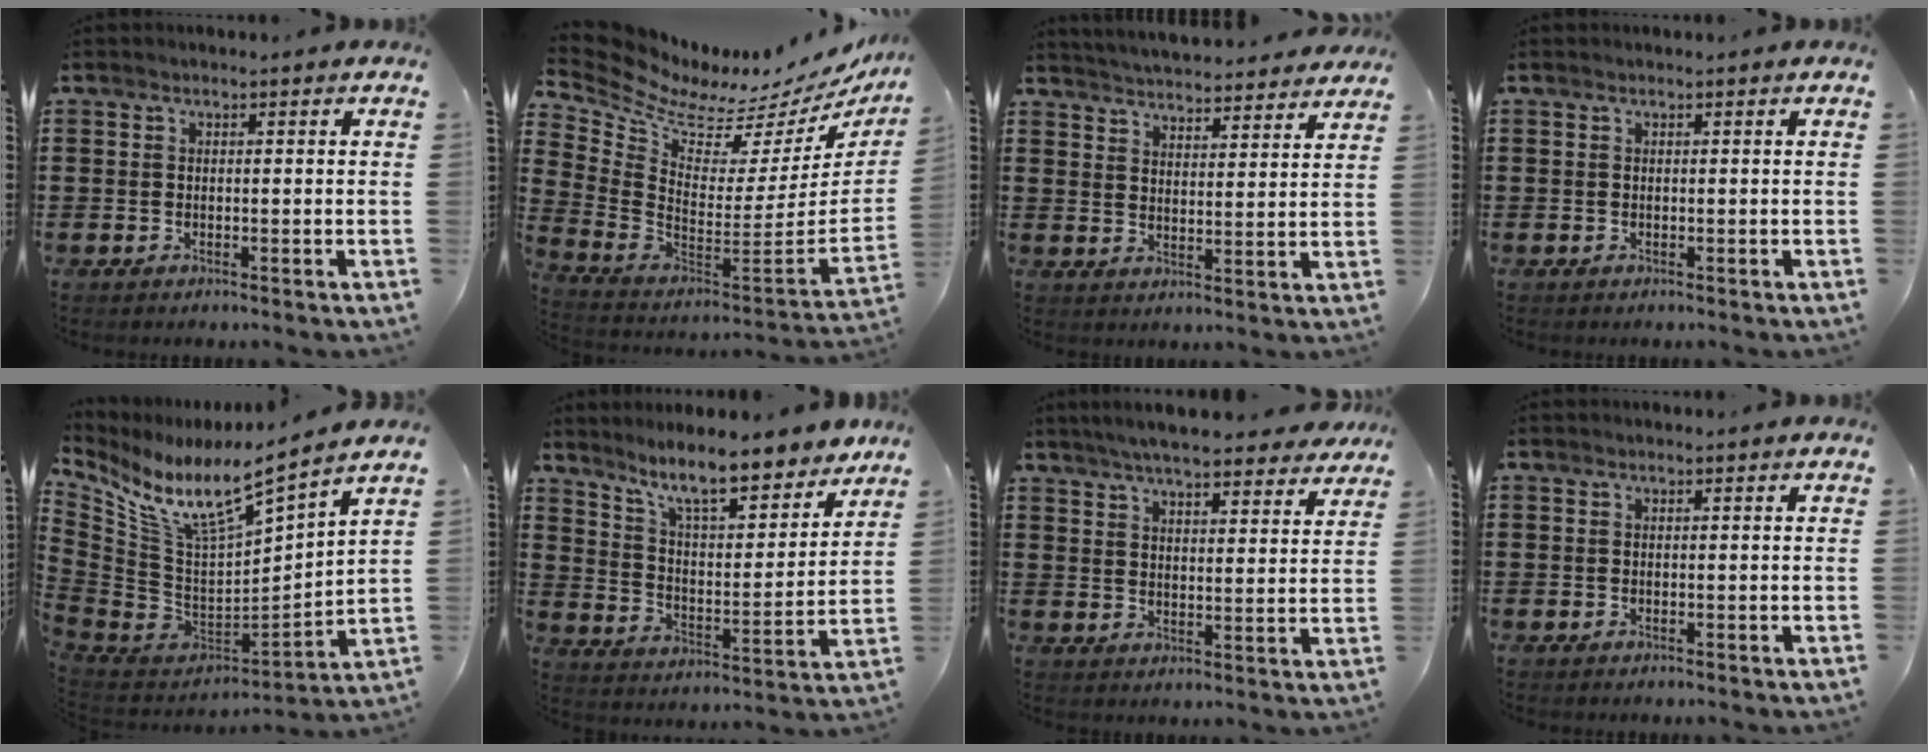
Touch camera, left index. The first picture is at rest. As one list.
[{"total": 5.1, "force": [4.4, 1.9, 1.8], "torque": [-0.071, -0.058, 0.070]}, {"total": 4.5, "force": [4.5, 0.0, 0.1], "torque": [-0.023, -0.030, 0.077]}, {"total": 0.0}, {"total": 10.6, "force": [7.4, 1.4, 7.5], "torque": [-0.170, -0.063, 0.123]}, {"total": 9.6, "force": [8.4, 0.9, 4.6], "torque": [-0.103, -0.053, 0.143]}, {"total": 6.3, "force": [5.9, 0.2, 2.3], "torque": [-0.066, -0.022, 0.105]}, {"total": 0.0}]